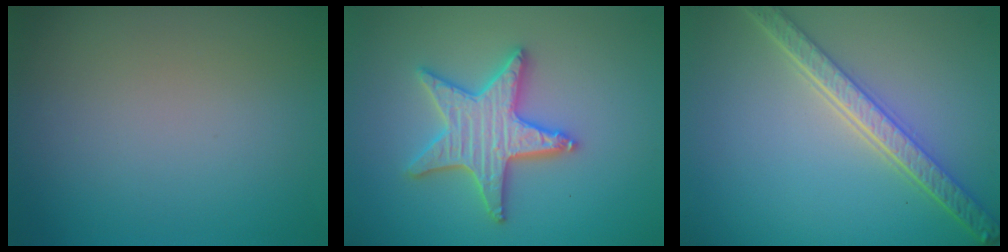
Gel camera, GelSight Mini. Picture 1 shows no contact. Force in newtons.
{"total": 5.2, "press": 5.1, "slide": 0.9}
{"total": 5.3, "press": 4.0, "slide": 3.5}